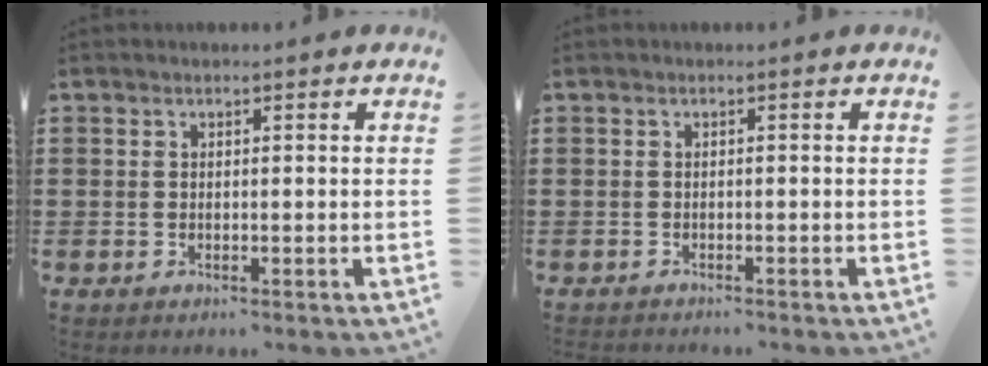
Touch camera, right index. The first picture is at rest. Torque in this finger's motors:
{"motor_torque": [-2.14, 0.00, -1.05, -0.21]}